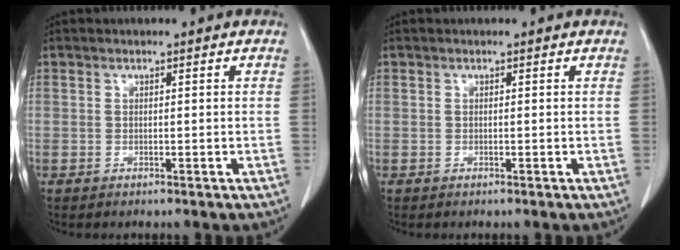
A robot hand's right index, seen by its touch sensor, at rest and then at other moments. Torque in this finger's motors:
{"motor_torque": [0.00, 0.00, 0.00, 0.01]}